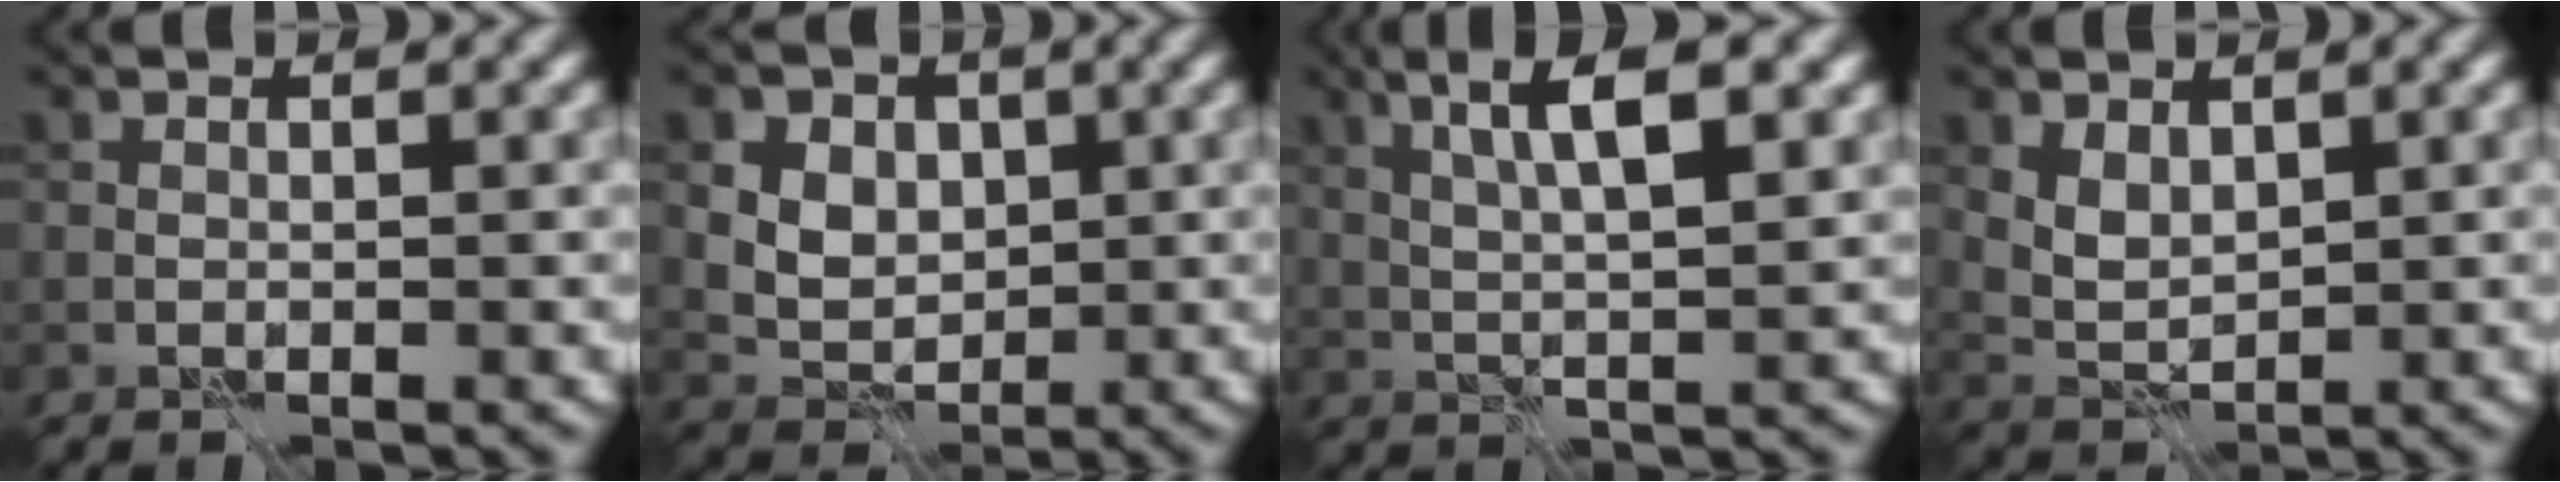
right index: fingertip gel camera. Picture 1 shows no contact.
{"total": 7.8, "force": [2.8, 6.1, 4.0], "torque": [-0.066, 0.023, 0.034]}
{"total": 6.1, "force": [2.5, 1.4, 5.5], "torque": [-0.099, 0.004, 0.044]}
{"total": 2.8, "force": [1.2, 1.7, 1.8], "torque": [-0.042, -0.006, 0.028]}